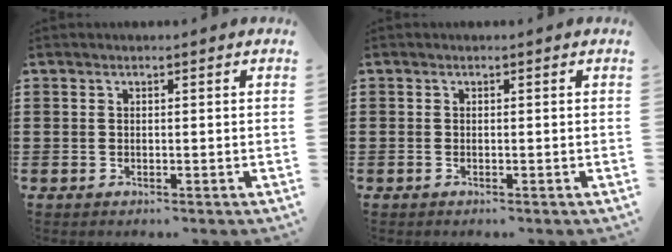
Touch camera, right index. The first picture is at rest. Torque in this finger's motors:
{"motor_torque": [0.05, 0.03, -0.02, 0.00]}